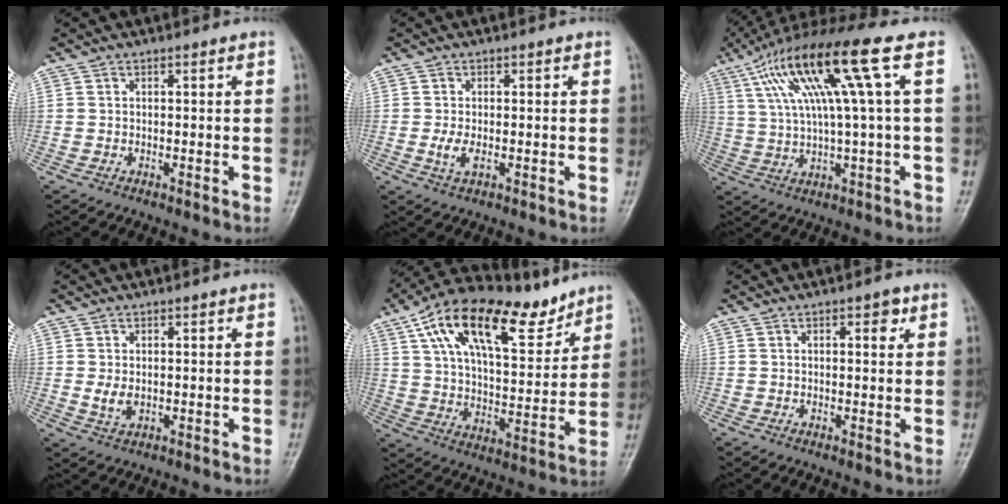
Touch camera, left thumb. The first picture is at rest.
{"total": 2.8, "force": [-0.5, 1.3, 2.4], "torque": [-0.056, -0.006, -0.010]}
{"total": 17.0, "force": [5.4, 1.5, 16.0], "torque": [-0.312, 0.027, 0.095]}
{"total": 2.8, "force": [0.1, 1.9, 2.1], "torque": [-0.038, -0.008, 0.006]}
{"total": 20.9, "force": [13.5, 8.7, 13.4], "torque": [-0.190, -0.038, 0.235]}
{"total": 2.5, "force": [1.1, 1.1, 1.9], "torque": [-0.017, -0.001, 0.014]}